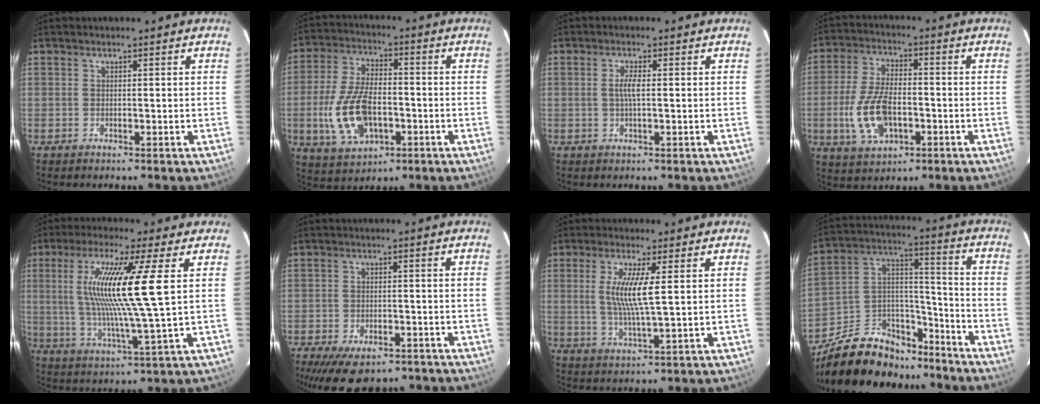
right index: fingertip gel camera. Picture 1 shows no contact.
{"total": 14.5, "force": [-3.6, 8.0, 11.6], "torque": [-0.248, -0.001, -0.053]}
{"total": 2.4, "force": [0.1, 0.2, 2.4], "torque": [-0.047, 0.000, 0.002]}
{"total": 12.1, "force": [-3.3, 6.5, 9.7], "torque": [-0.207, -0.001, -0.052]}
{"total": 15.3, "force": [3.5, -0.4, 14.9], "torque": [-0.269, -0.007, 0.071]}
{"total": 13.9, "force": [-10.3, 6.3, 7.0], "torque": [-0.156, -0.015, -0.147]}
{"total": 7.5, "force": [1.4, 0.3, 7.4], "torque": [-0.147, -0.010, 0.030]}
{"total": 20.8, "force": [-15.2, 11.1, 8.9], "torque": [-0.190, 0.068, -0.226]}